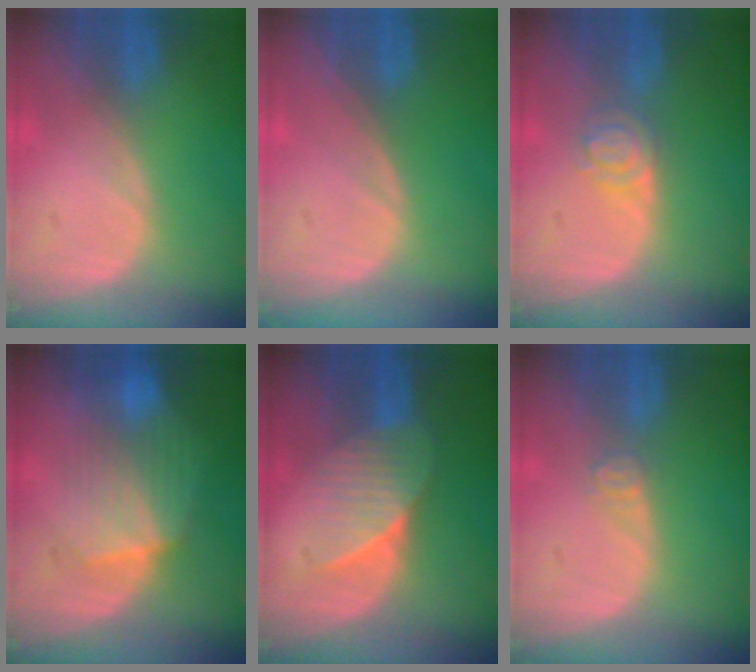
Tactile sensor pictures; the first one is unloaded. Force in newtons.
{"total": 0.0}
{"total": 4.0, "press": 3.7, "slide": 1.5}
{"total": 7.4, "press": 7.4, "slide": 0.3}
{"total": 6.6, "press": 6.2, "slide": 2.5}
{"total": 2.0, "press": 1.6, "slide": 1.1}